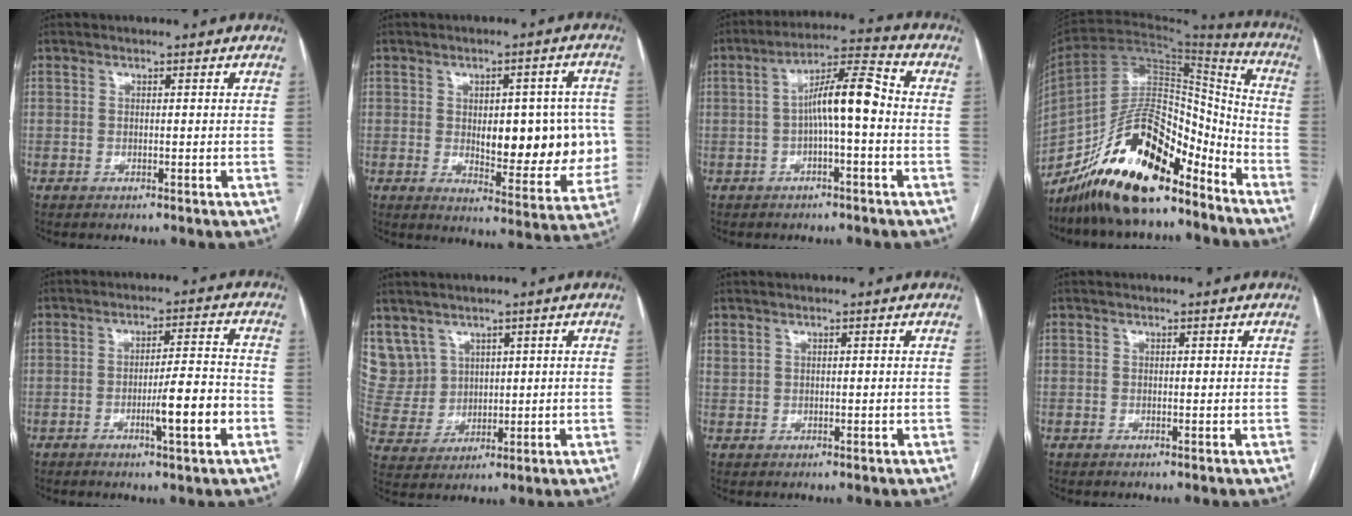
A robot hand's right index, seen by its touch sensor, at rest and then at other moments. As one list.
[{"total": 14.8, "force": [-0.1, 5.8, 13.7], "torque": [-0.164, 0.007, 0.014]}, {"total": 8.6, "force": [-0.7, 1.2, 8.5], "torque": [-0.147, 0.029, -0.016]}, {"total": 20.1, "force": [-14.9, 6.2, 11.9], "torque": [-0.225, 0.020, -0.264]}, {"total": 7.8, "force": [-2.8, 0.3, 7.2], "torque": [-0.110, 0.002, -0.043]}, {"total": 8.6, "force": [4.7, 7.2, 0.8], "torque": [-0.033, 0.034, 0.116]}, {"total": 0.8, "force": [0.7, 0.4, 0.2], "torque": [-0.006, 0.007, 0.017]}, {"total": 0.0}]